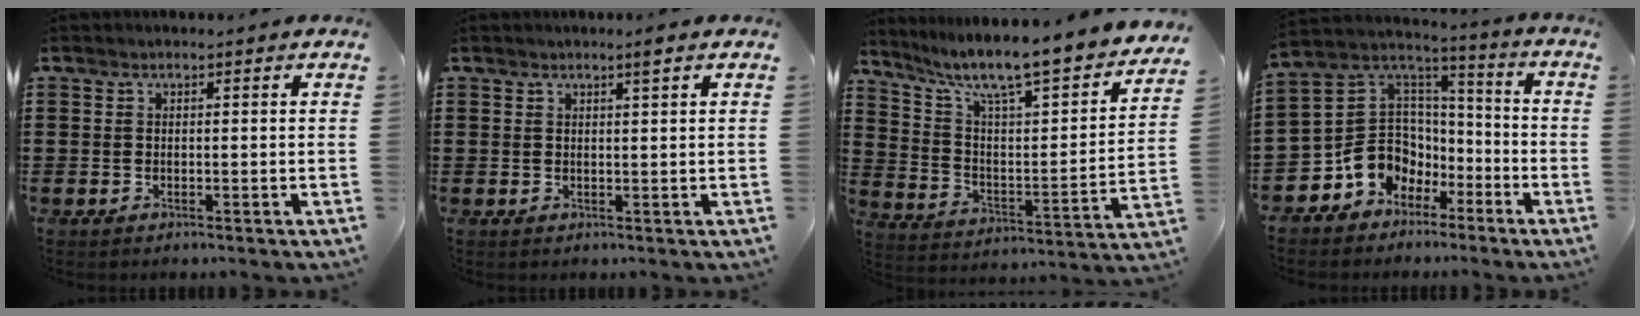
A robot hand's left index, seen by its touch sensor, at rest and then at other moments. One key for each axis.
{"total": 1.8, "fx": 1.3, "fy": -0.1, "fz": 1.2, "tx": -0.017, "ty": -0.006, "tz": 0.021}
{"total": 8.0, "fx": 6.4, "fy": 0.7, "fz": 4.7, "tx": -0.110, "ty": -0.057, "tz": 0.098}
{"total": 9.2, "fx": -4.2, "fy": 8.0, "fz": 1.6, "tx": -0.071, "ty": -0.001, "tz": -0.077}